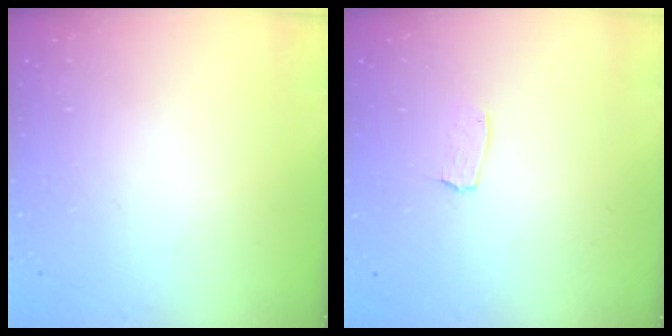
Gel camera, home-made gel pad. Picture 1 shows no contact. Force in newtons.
{"total": 3.0, "press": 3.0, "slide": 0.2}